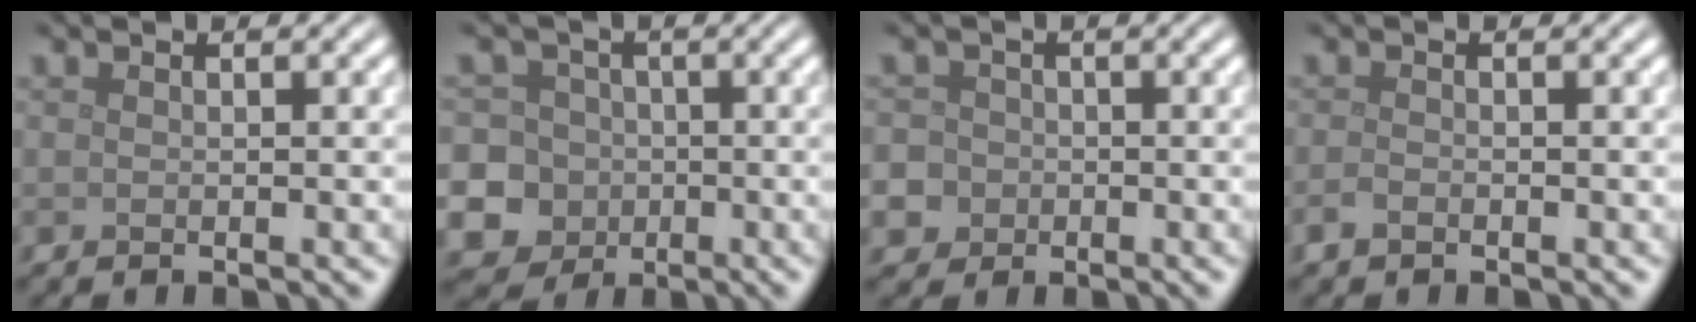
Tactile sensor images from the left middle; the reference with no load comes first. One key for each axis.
{"total": 12.0, "fx": -3.2, "fy": 11.2, "fz": 3.0, "tx": -0.093, "ty": -0.003, "tz": -0.079}
{"total": 7.7, "fx": -2.6, "fy": 7.0, "fz": 1.9, "tx": -0.049, "ty": -0.010, "tz": -0.079}
{"total": 0.8, "fx": -0.6, "fy": 0.4, "fz": 0.5, "tx": -0.010, "ty": -0.002, "tz": -0.012}